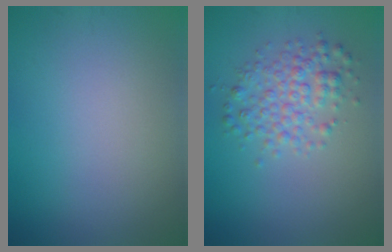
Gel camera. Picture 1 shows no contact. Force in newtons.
{"total": 3.4, "press": 3.4, "slide": 0.1}